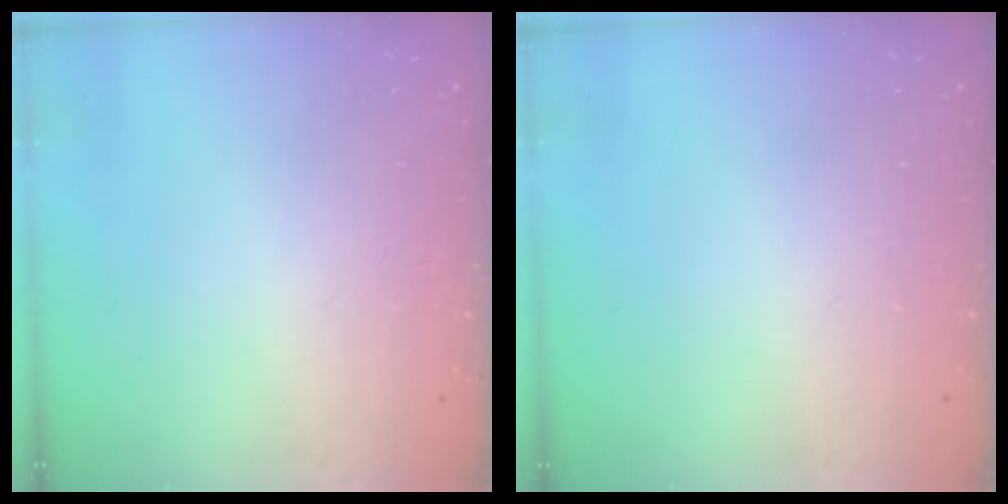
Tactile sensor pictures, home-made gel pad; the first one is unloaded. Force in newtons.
{"total": 0.0}